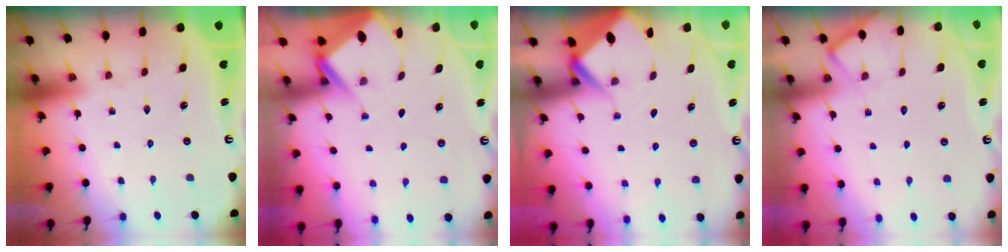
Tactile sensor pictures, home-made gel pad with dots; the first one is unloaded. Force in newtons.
{"total": 4.2, "press": 4.2, "slide": 0.4}
{"total": 3.2, "press": 3.2, "slide": 0.3}
{"total": 6.8, "press": 6.8, "slide": 0.5}